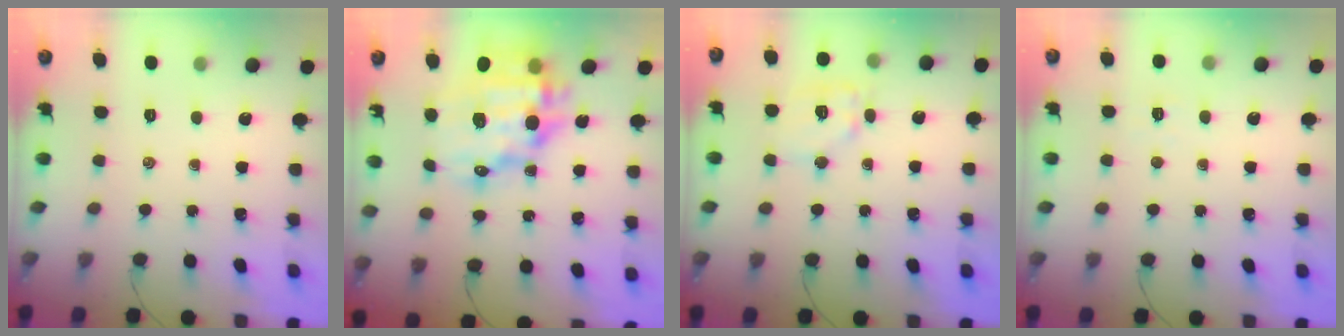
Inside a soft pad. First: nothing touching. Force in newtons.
{"total": 19.2, "press": 18.8, "slide": 3.8}
{"total": 10.1, "press": 10.0, "slide": 1.2}
{"total": 2.6, "press": 2.6, "slide": 0.5}